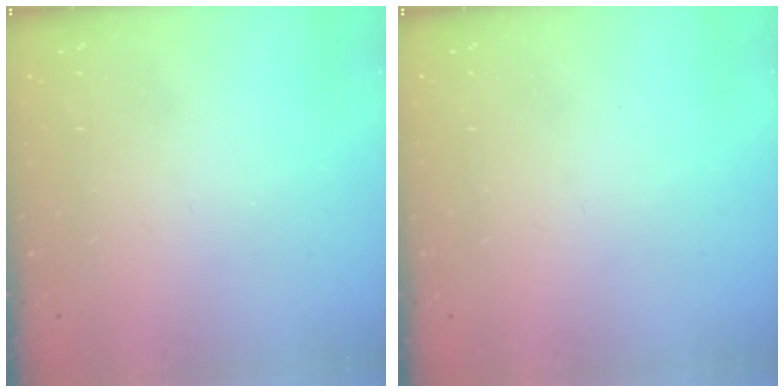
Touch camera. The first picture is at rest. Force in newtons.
{"total": 0.0}